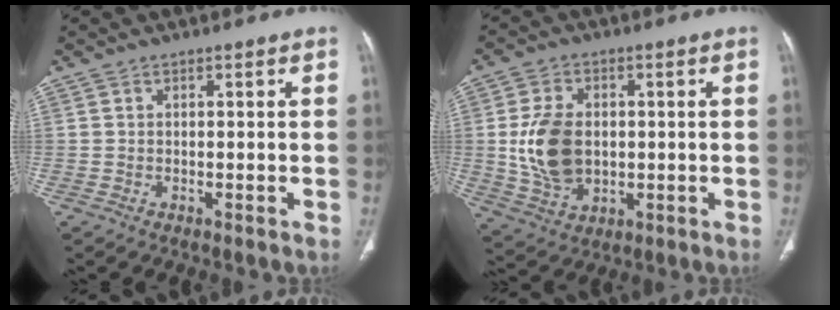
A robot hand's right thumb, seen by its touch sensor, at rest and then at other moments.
{"total": 11.3, "force": [0.2, 7.8, 8.1], "torque": [-0.140, -0.003, 0.015]}